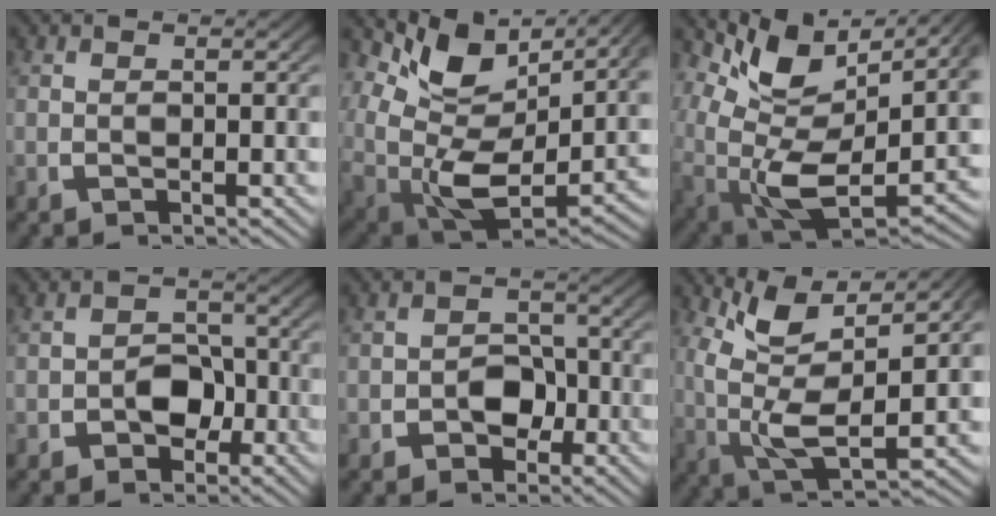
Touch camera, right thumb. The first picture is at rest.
{"total": 15.6, "force": [0.3, 10.4, 11.7], "torque": [-0.255, -0.066, 0.035]}
{"total": 17.1, "force": [-0.7, 11.5, 12.6], "torque": [-0.266, -0.077, 0.026]}
{"total": 3.6, "force": [-1.4, 2.8, 1.8], "torque": [-0.023, -0.016, -0.016]}
{"total": 3.3, "force": [-1.4, 2.6, 1.5], "torque": [-0.018, -0.016, -0.017]}
{"total": 10.1, "force": [1.2, 5.5, 8.3], "torque": [-0.178, -0.048, 0.045]}